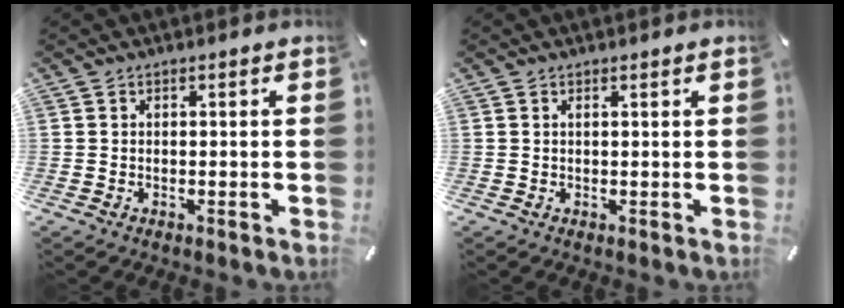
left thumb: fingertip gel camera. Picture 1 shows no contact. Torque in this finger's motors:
{"motor_torque": [-0.32, -0.26, -0.09, 0.09, -0.03]}